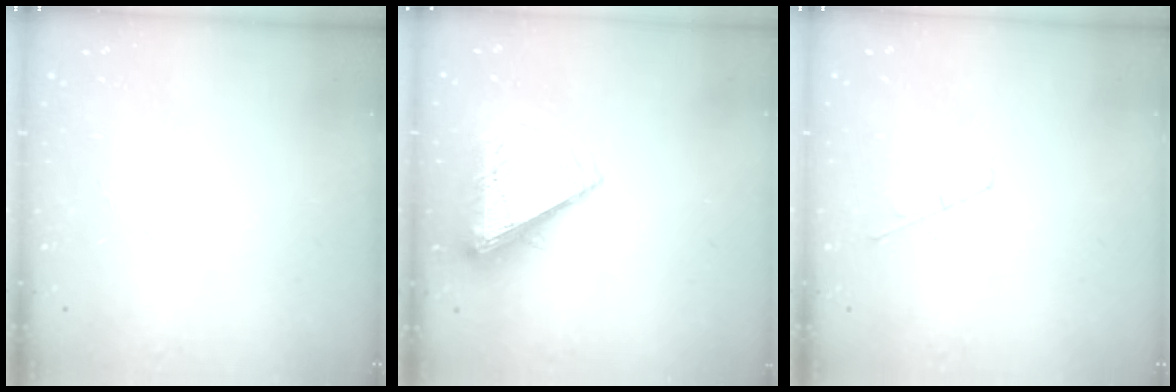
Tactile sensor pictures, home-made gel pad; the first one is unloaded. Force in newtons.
{"total": 9.1, "press": 9.0, "slide": 1.3}
{"total": 3.1, "press": 3.1, "slide": 0.4}